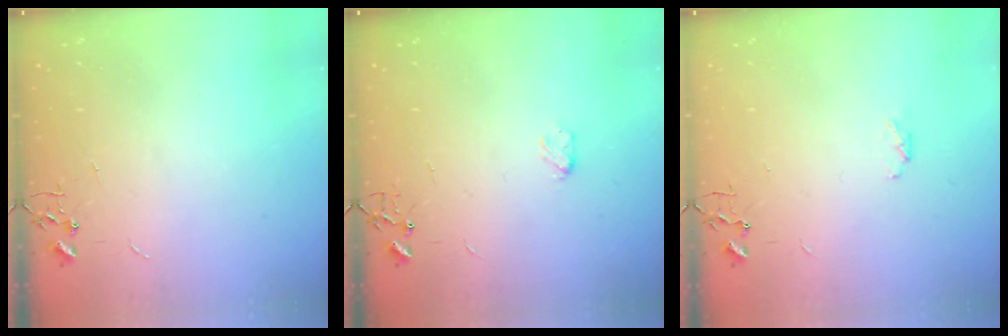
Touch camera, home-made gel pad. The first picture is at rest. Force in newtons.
{"total": 3.7, "press": 3.7, "slide": 0.5}
{"total": 3.5, "press": 3.4, "slide": 1.0}